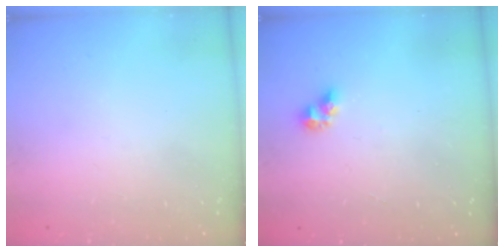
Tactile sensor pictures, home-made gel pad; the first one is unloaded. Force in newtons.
{"total": 5.3, "press": 5.3, "slide": 0.3}